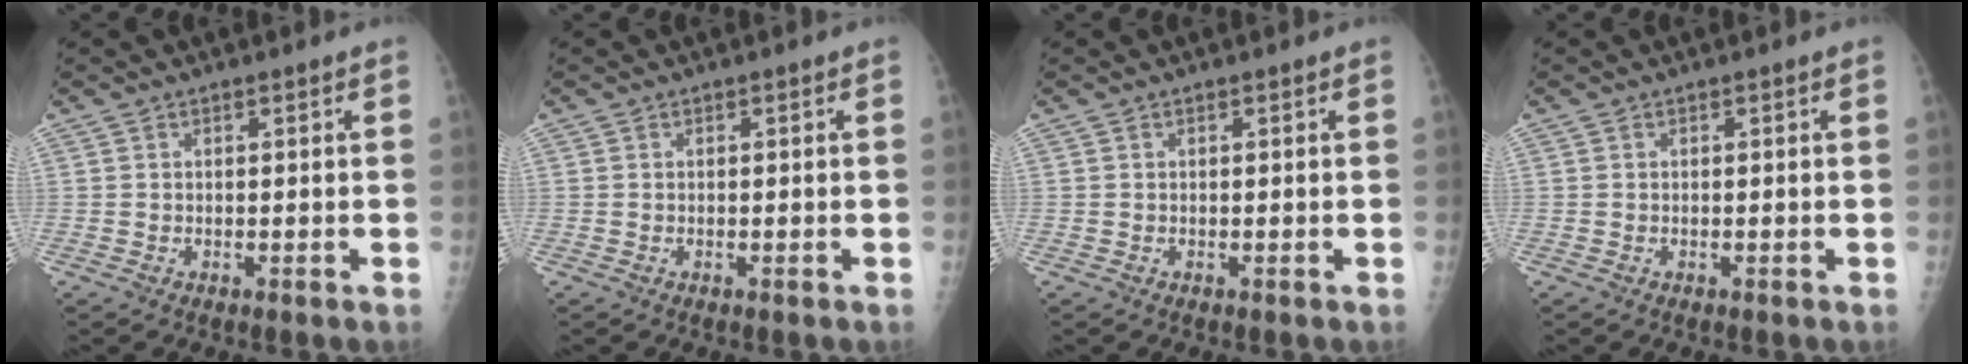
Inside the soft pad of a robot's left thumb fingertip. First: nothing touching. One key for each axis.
{"total": 0.0}
{"total": 0.0}
{"total": 0.0}